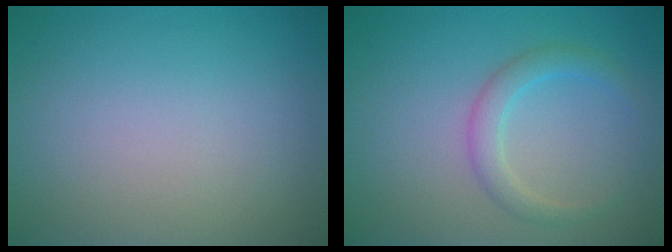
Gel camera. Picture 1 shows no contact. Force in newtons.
{"total": 2.3, "press": 2.2, "slide": 0.1}